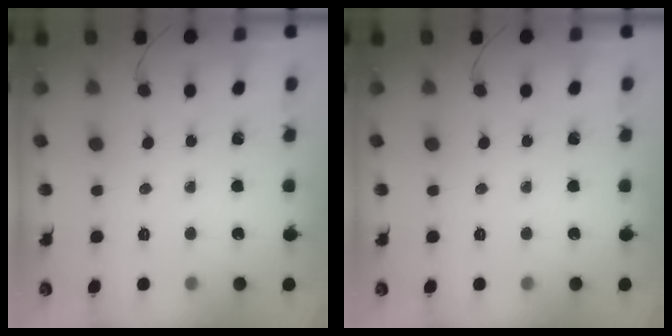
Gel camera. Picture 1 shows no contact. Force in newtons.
{"total": 0.0}